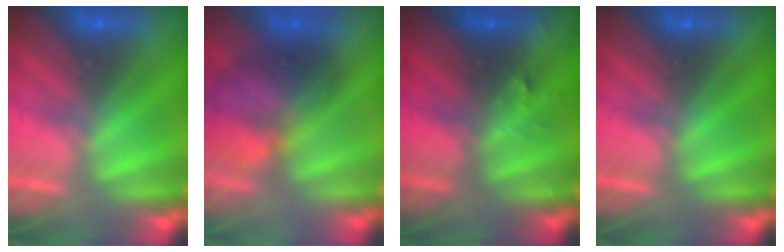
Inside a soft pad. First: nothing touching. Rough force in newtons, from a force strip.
{"total": 8.0}
{"total": 2.9}
{"total": 0.0}